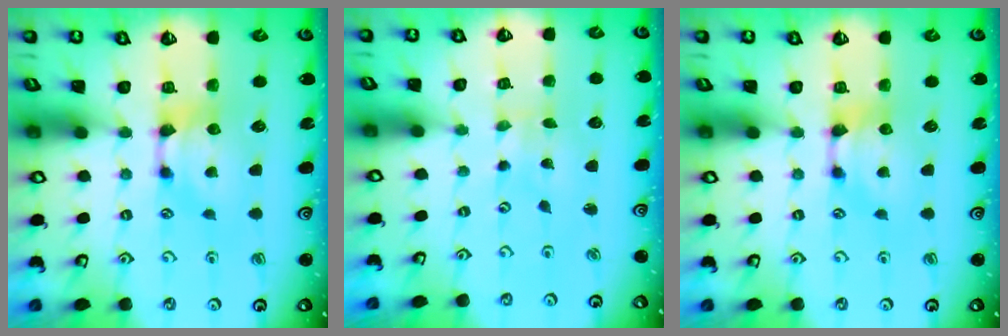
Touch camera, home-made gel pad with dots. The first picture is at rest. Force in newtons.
{"total": 5.9, "press": 5.9, "slide": 0.5}
{"total": 0.0}